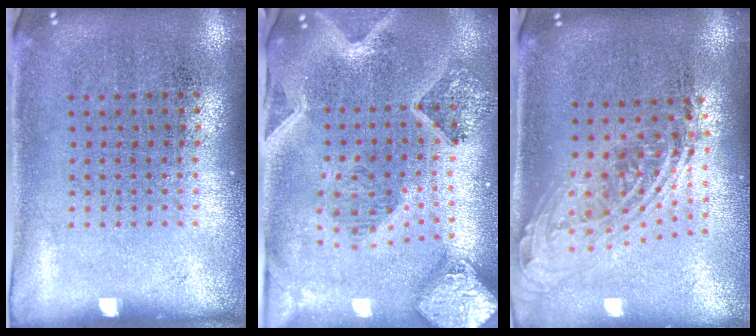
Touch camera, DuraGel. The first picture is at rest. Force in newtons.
{"total": 2.8, "press": 2.5, "slide": 1.3}
{"total": 2.0, "press": 1.6, "slide": 1.3}